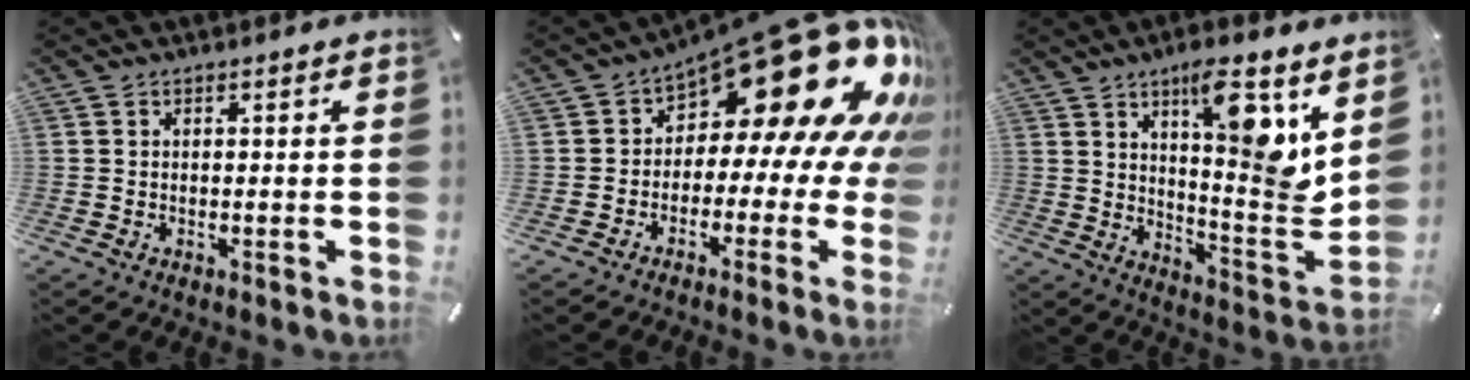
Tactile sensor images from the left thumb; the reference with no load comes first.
{"total": 24.9, "force": [12.0, 10.8, 19.0], "torque": [-0.267, -0.100, 0.214]}
{"total": 13.4, "force": [7.8, 2.4, 10.6], "torque": [-0.138, -0.073, 0.123]}